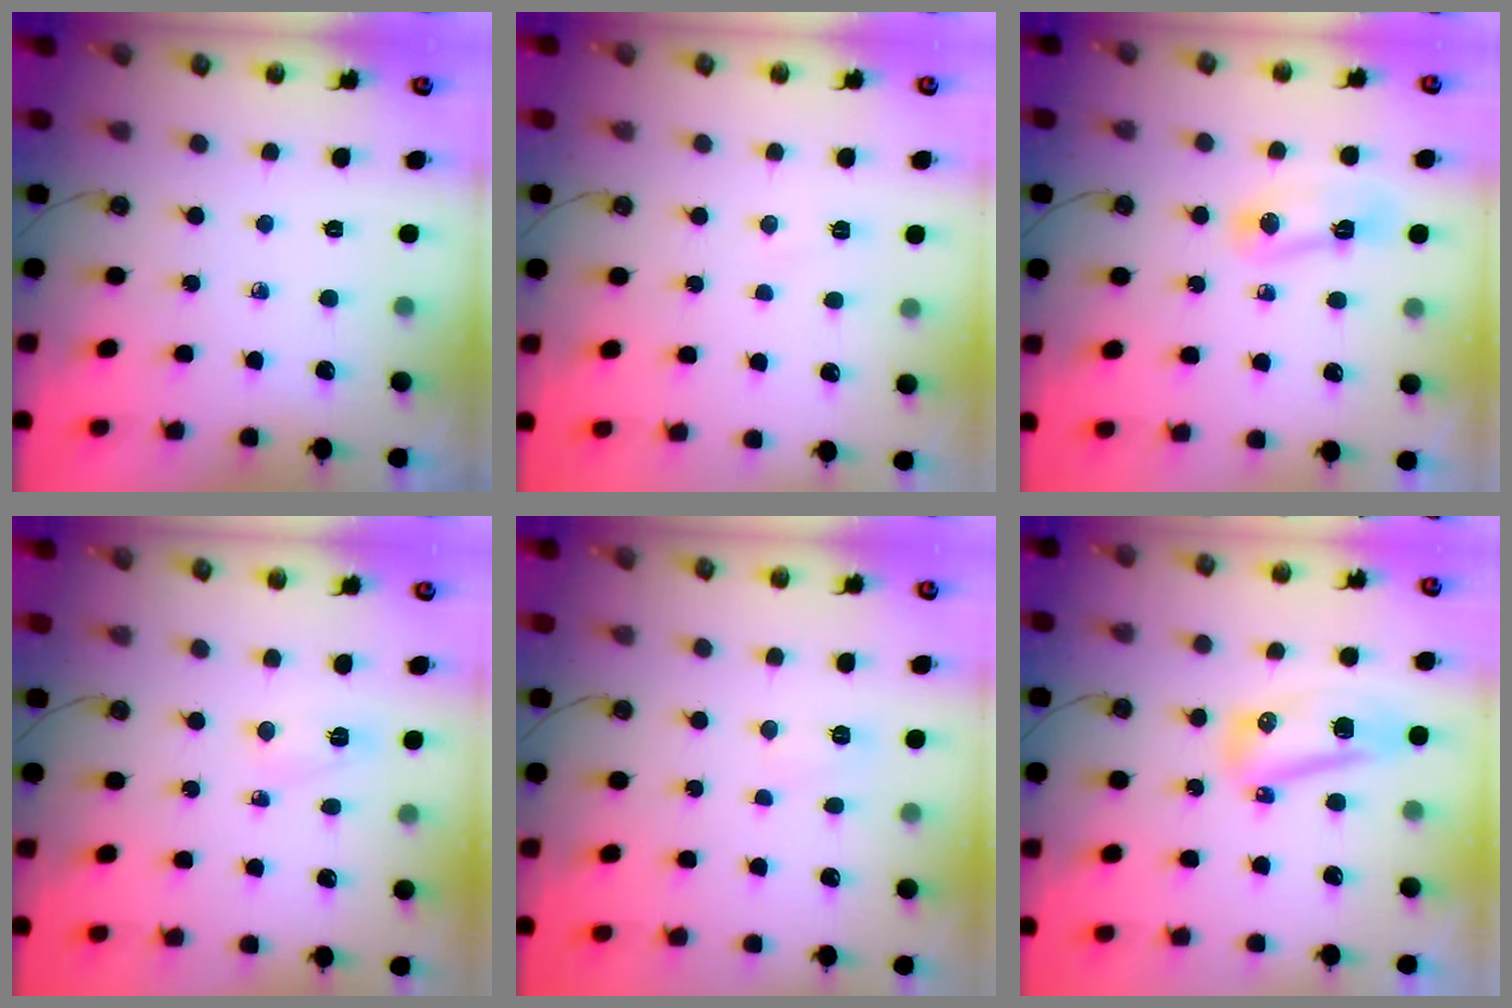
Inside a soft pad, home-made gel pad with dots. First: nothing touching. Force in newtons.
{"total": 17.5, "press": 6.0, "slide": 16.5}
{"total": 6.8, "press": 6.7, "slide": 0.9}
{"total": 2.7, "press": 2.7, "slide": 0.4}
{"total": 5.9, "press": 5.9, "slide": 0.6}
{"total": 10.0, "press": 9.9, "slide": 0.9}